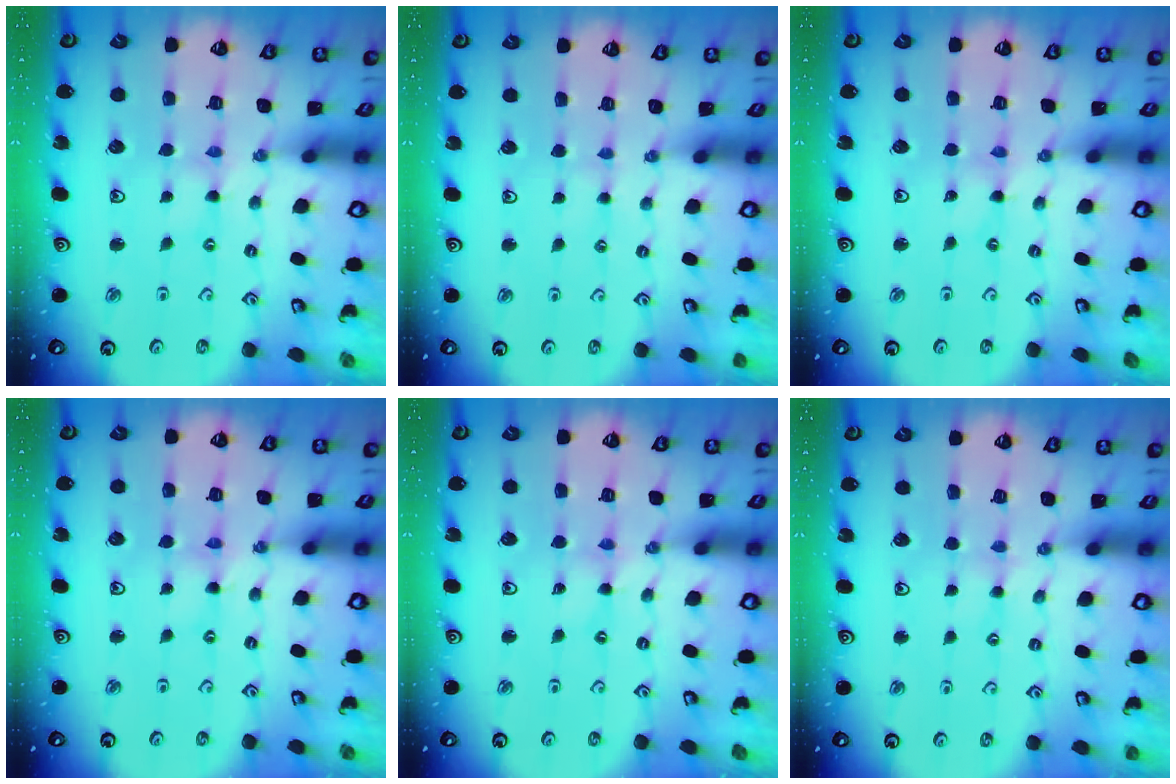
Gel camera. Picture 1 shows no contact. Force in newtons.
{"total": 0.6, "press": 0.6, "slide": 0.2}
{"total": 0.0}
{"total": 0.7, "press": 0.7, "slide": 0.2}
{"total": 0.0}
{"total": 1.4, "press": 1.3, "slide": 0.3}